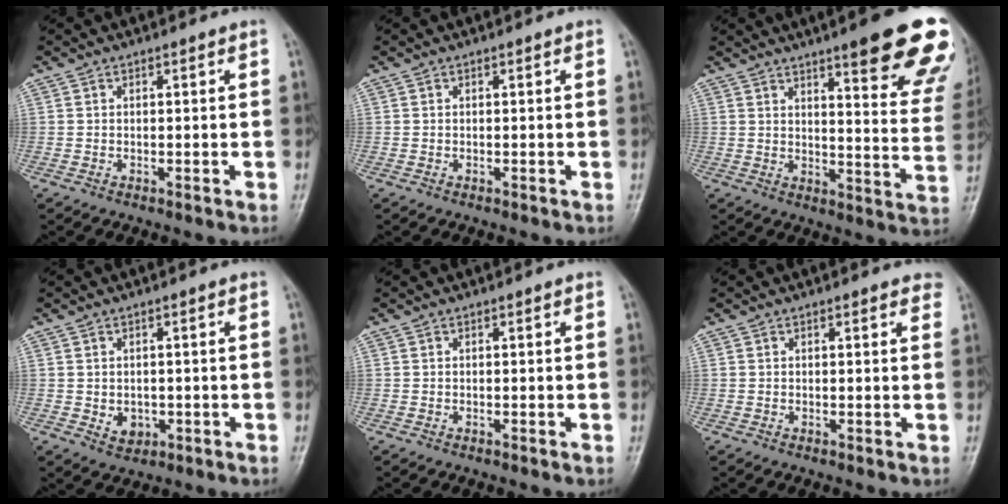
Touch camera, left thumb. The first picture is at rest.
{"total": 0.0}
{"total": 20.7, "force": [13.1, 3.9, 15.6], "torque": [-0.169, -0.057, 0.161]}
{"total": 3.0, "force": [-0.5, 2.5, 1.7], "torque": [-0.014, -0.001, 0.003]}
{"total": 0.0}
{"total": 2.1, "force": [1.5, 0.8, 1.2], "torque": [0.000, 0.001, 0.012]}